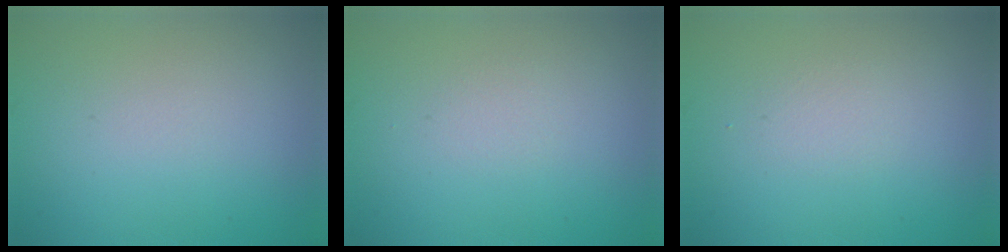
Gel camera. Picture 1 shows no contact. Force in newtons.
{"total": 0.5, "press": 0.5, "slide": 0.0}
{"total": 0.8, "press": 0.8, "slide": 0.1}